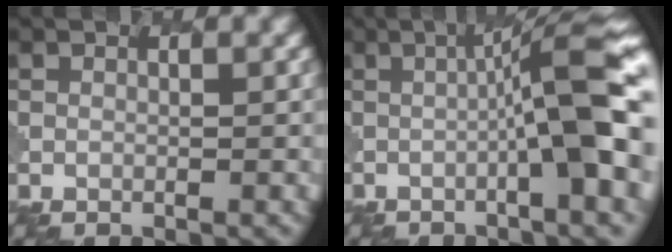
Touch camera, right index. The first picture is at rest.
{"total": 11.2, "force": [-1.0, 1.9, 11.0], "torque": [-0.131, 0.018, -0.020]}